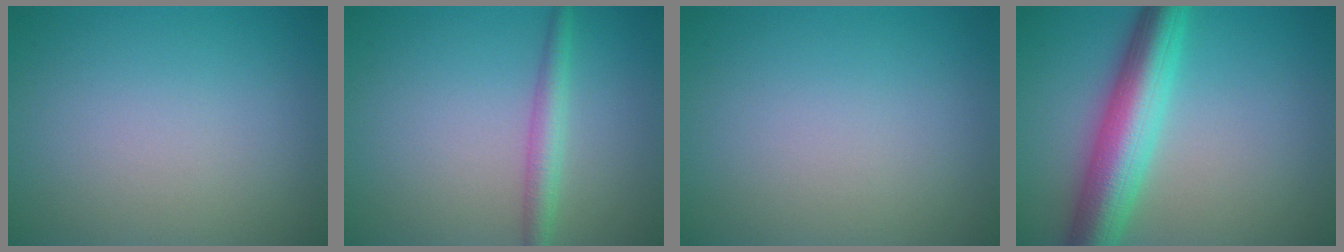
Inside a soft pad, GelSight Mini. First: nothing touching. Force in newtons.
{"total": 2.4, "press": 2.4, "slide": 0.0}
{"total": 0.0}
{"total": 7.6, "press": 7.6, "slide": 0.2}